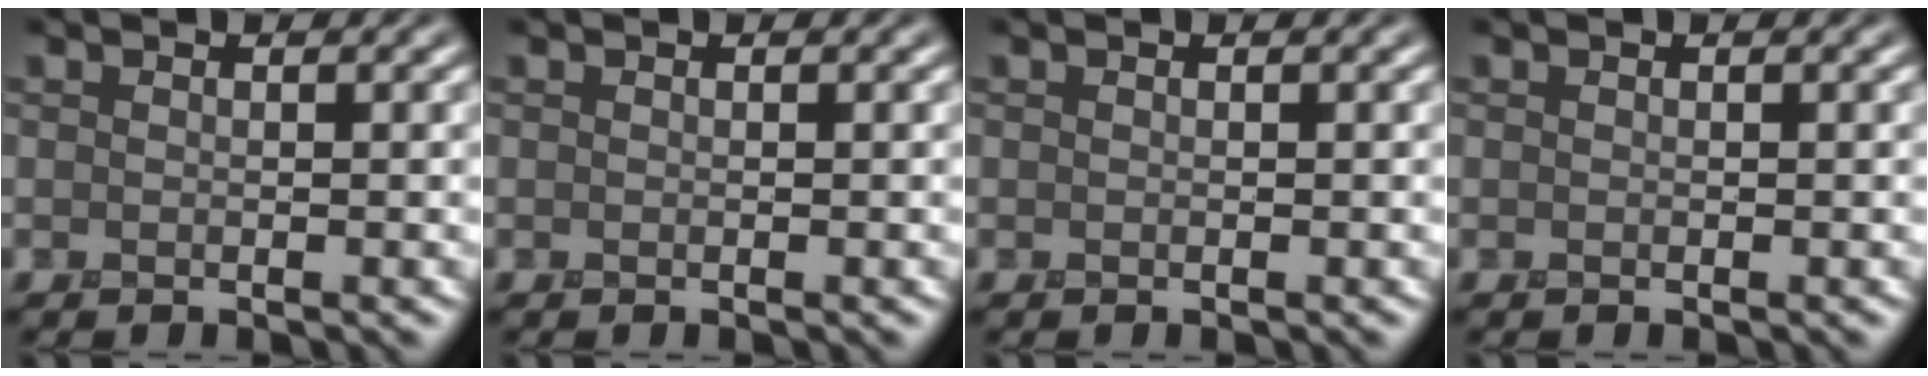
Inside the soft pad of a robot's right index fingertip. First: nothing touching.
{"total": 0.0}
{"total": 0.0}
{"total": 0.0}